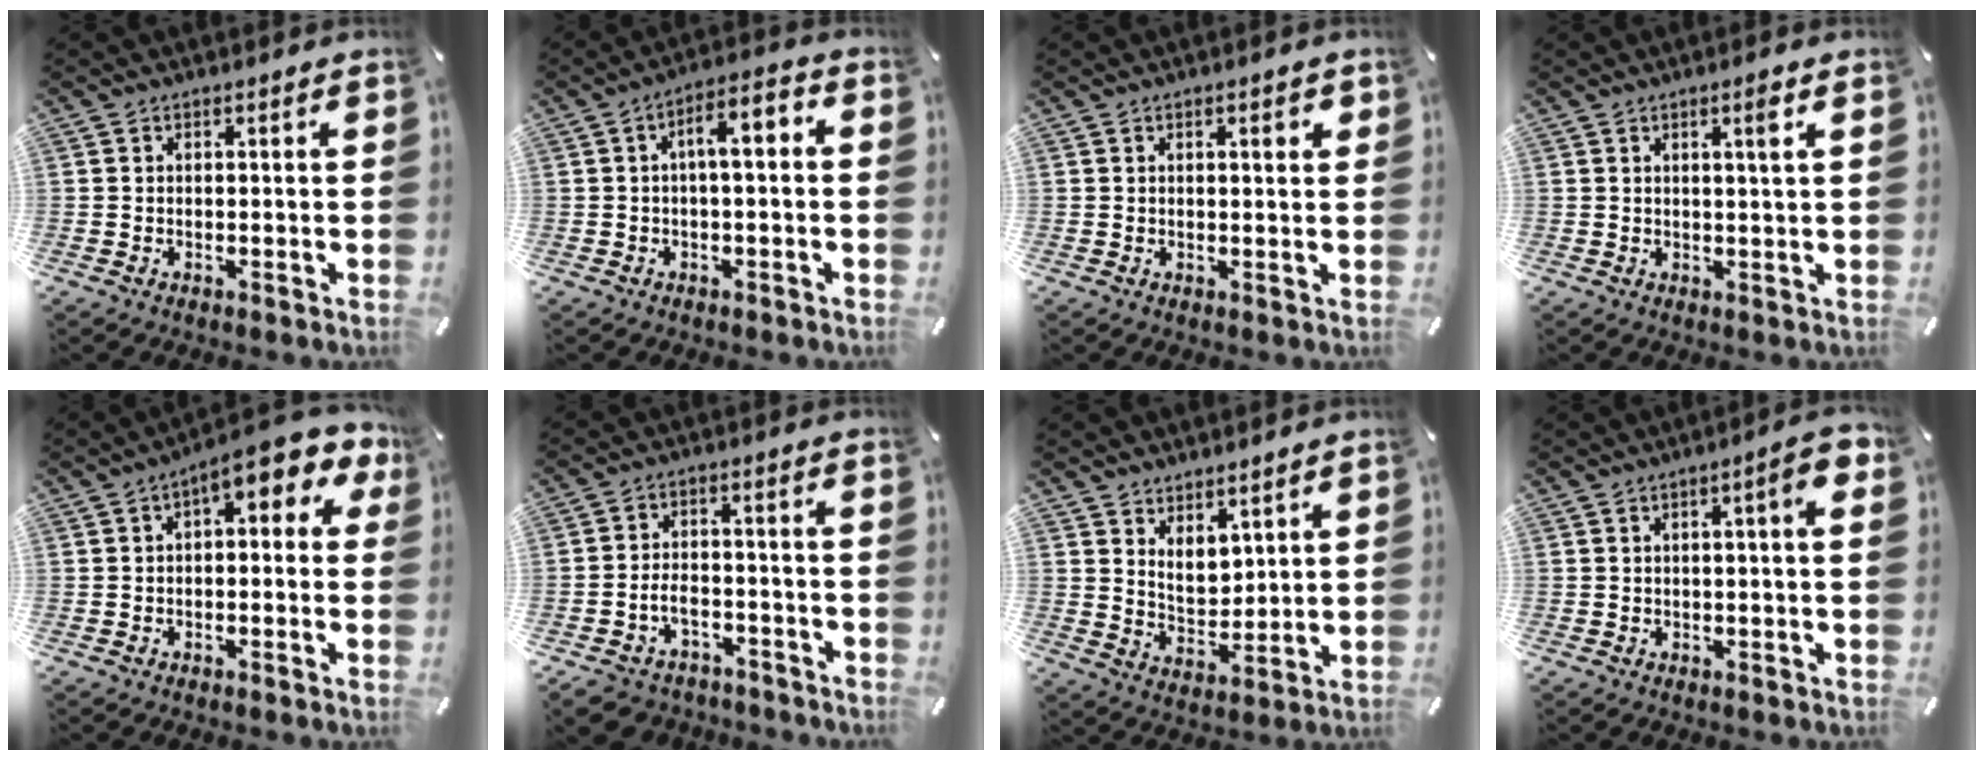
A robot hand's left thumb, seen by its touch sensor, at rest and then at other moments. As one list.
[{"total": 6.3, "force": [0.0, 2.7, 5.7], "torque": [-0.090, 0.009, -0.008]}, {"total": 2.4, "force": [0.9, 0.6, 2.1], "torque": [-0.026, -0.003, 0.009]}, {"total": 3.1, "force": [1.3, 0.1, 2.8], "torque": [-0.049, -0.004, 0.017]}, {"total": 7.4, "force": [2.9, 2.8, 6.2], "torque": [-0.101, -0.020, 0.046]}, {"total": 6.9, "force": [-3.6, 4.8, 3.4], "torque": [-0.072, 0.016, -0.067]}, {"total": 6.1, "force": [4.8, 3.6, 1.1], "torque": [-0.027, -0.027, 0.089]}, {"total": 6.1, "force": [1.5, 1.0, 5.8], "torque": [-0.084, -0.007, 0.020]}]